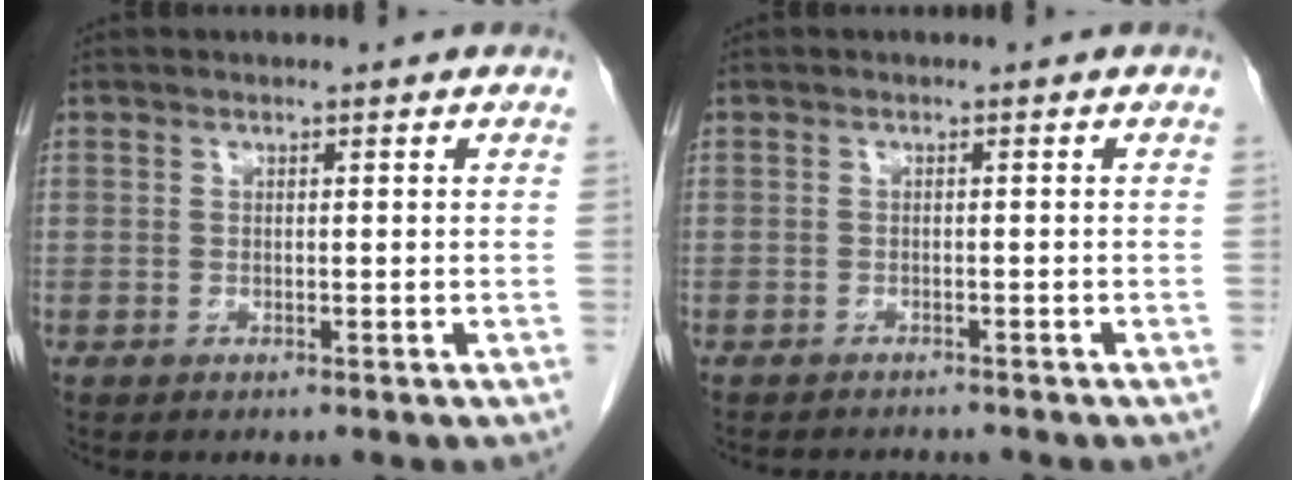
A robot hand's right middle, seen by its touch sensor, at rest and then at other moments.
{"total": 2.4, "force": [-2.4, 0.1, 0.3], "torque": [-0.003, -0.009, -0.033]}